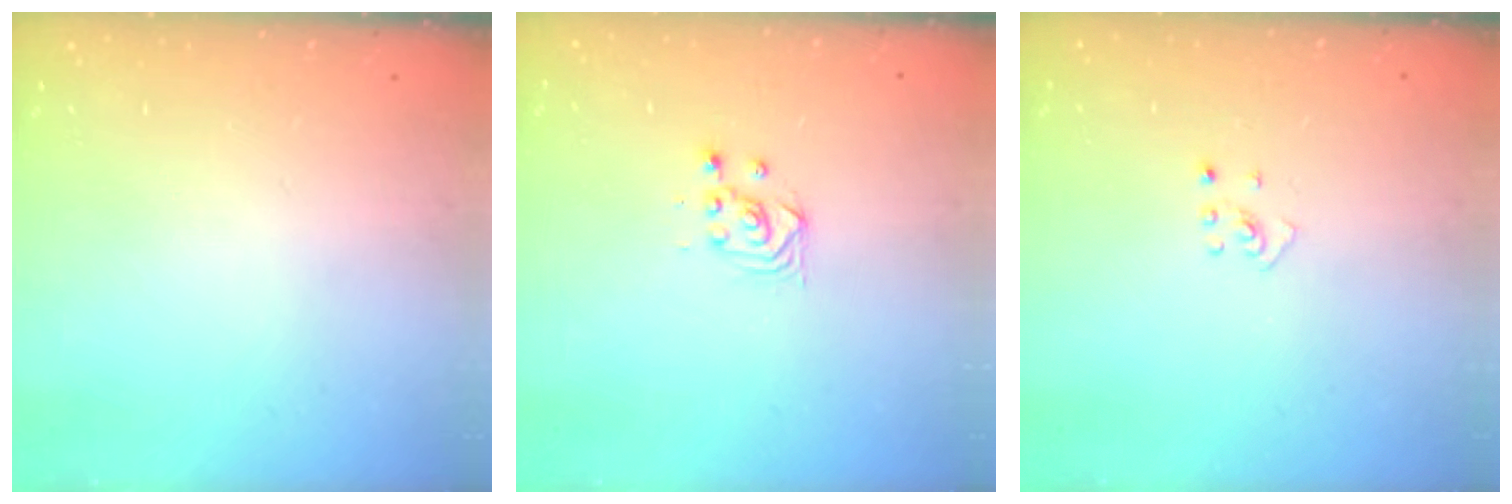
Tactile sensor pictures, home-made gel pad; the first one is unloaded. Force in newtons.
{"total": 3.3, "press": 3.3, "slide": 0.4}
{"total": 2.7, "press": 2.6, "slide": 0.6}